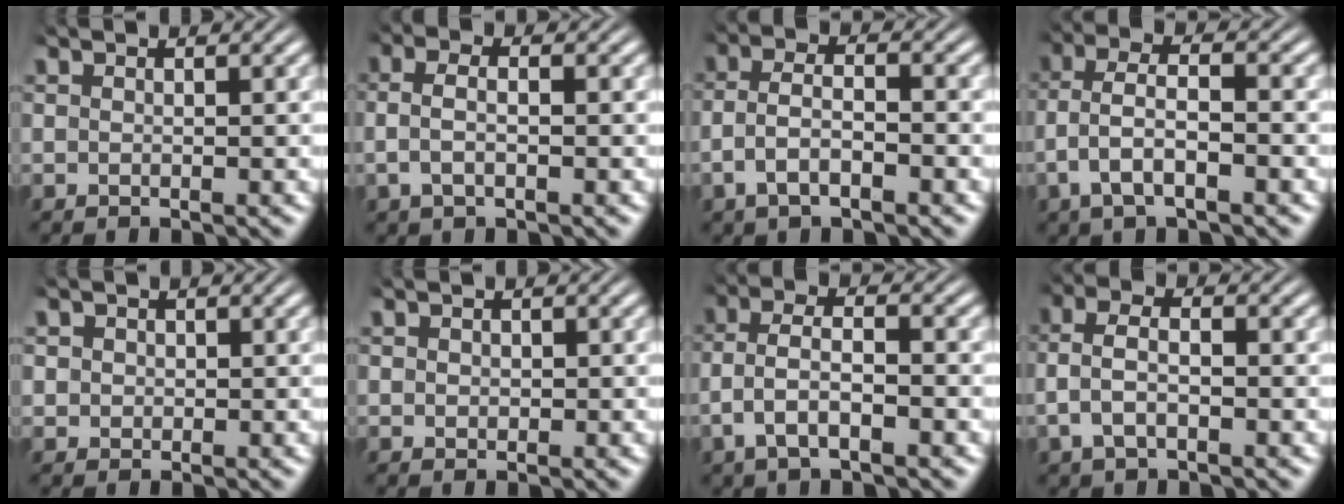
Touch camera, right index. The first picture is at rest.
{"total": 3.1, "force": [-0.4, 1.7, 2.6], "torque": [-0.060, -0.004, -0.004]}
{"total": 4.1, "force": [-1.6, 2.4, 2.9], "torque": [-0.060, -0.009, -0.027]}
{"total": 4.2, "force": [-0.6, 2.4, 3.4], "torque": [-0.081, -0.012, -0.006]}
{"total": 2.1, "force": [0.4, 1.9, 0.6], "torque": [-0.021, -0.006, 0.009]}
{"total": 0.6, "force": [0.0, 0.5, 0.3], "torque": [-0.009, -0.008, 0.007]}
{"total": 4.2, "force": [-1.2, 2.4, 3.3], "torque": [-0.070, -0.010, -0.018]}
{"total": 4.3, "force": [-0.5, 2.8, 3.2], "torque": [-0.079, -0.009, -0.006]}